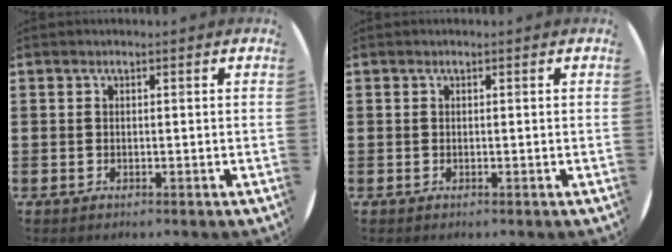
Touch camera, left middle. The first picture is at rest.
{"total": 0.0}